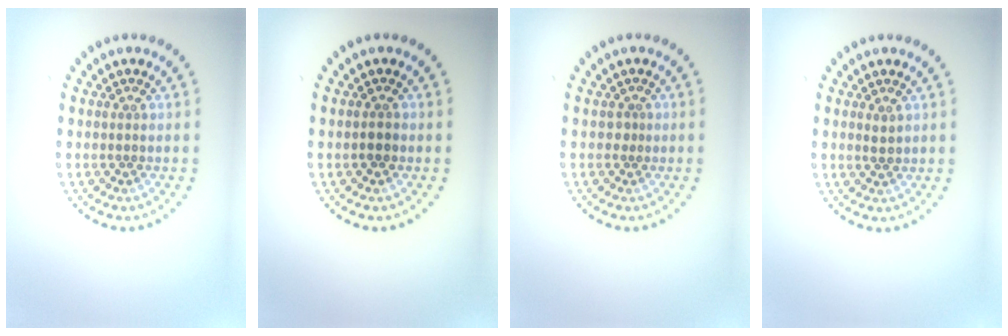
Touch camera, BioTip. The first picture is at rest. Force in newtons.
{"total": 0.8, "press": 0.8, "slide": 0.2}
{"total": 0.9, "press": 0.5, "slide": 0.8}
{"total": 0.9, "press": 0.9, "slide": 0.2}